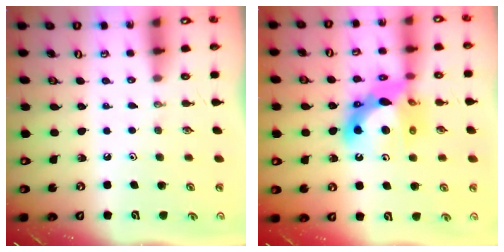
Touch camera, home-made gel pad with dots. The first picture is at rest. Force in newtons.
{"total": 14.3, "press": 14.1, "slide": 2.1}